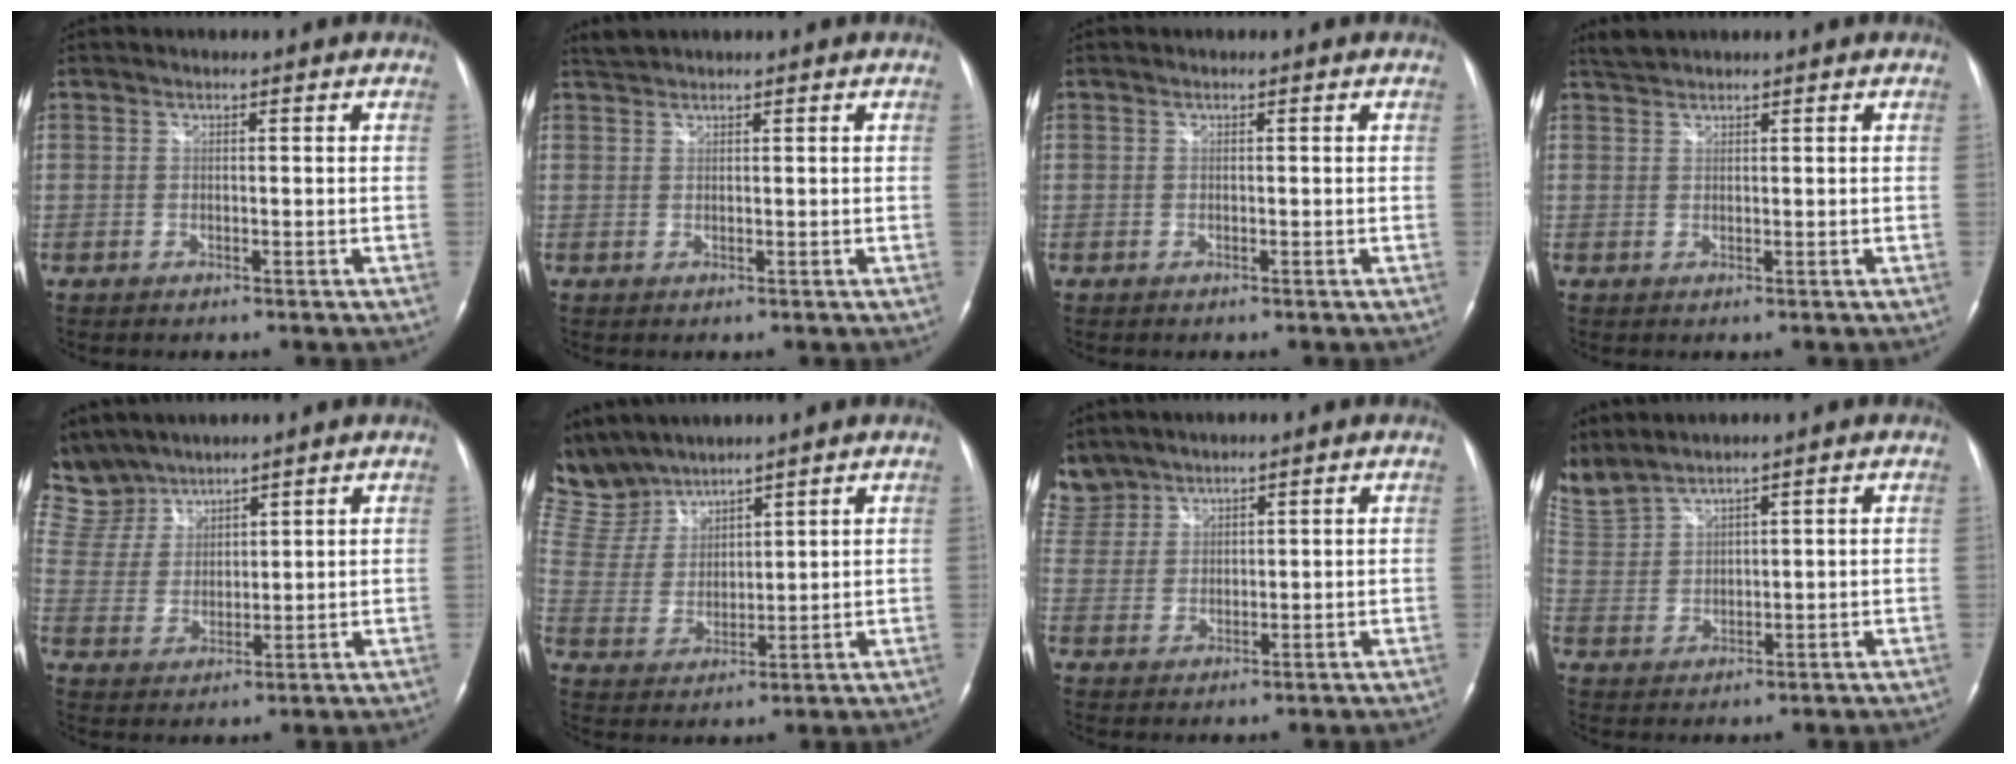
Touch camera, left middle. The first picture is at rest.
{"total": 1.4, "force": [1.4, 0.0, 0.0], "torque": [-0.007, 0.012, 0.033]}
{"total": 0.0}
{"total": 1.7, "force": [1.7, 0.1, 0.2], "torque": [-0.010, 0.011, 0.037]}
{"total": 11.3, "force": [10.1, 5.0, 1.3], "torque": [-0.058, 0.022, 0.219]}
{"total": 9.5, "force": [9.2, 2.1, 1.2], "torque": [-0.047, 0.015, 0.203]}
{"total": 6.5, "force": [5.7, 3.2, 0.1], "torque": [-0.012, 0.012, 0.126]}
{"total": 7.4, "force": [7.1, 0.5, 2.2], "torque": [-0.075, 0.013, 0.159]}